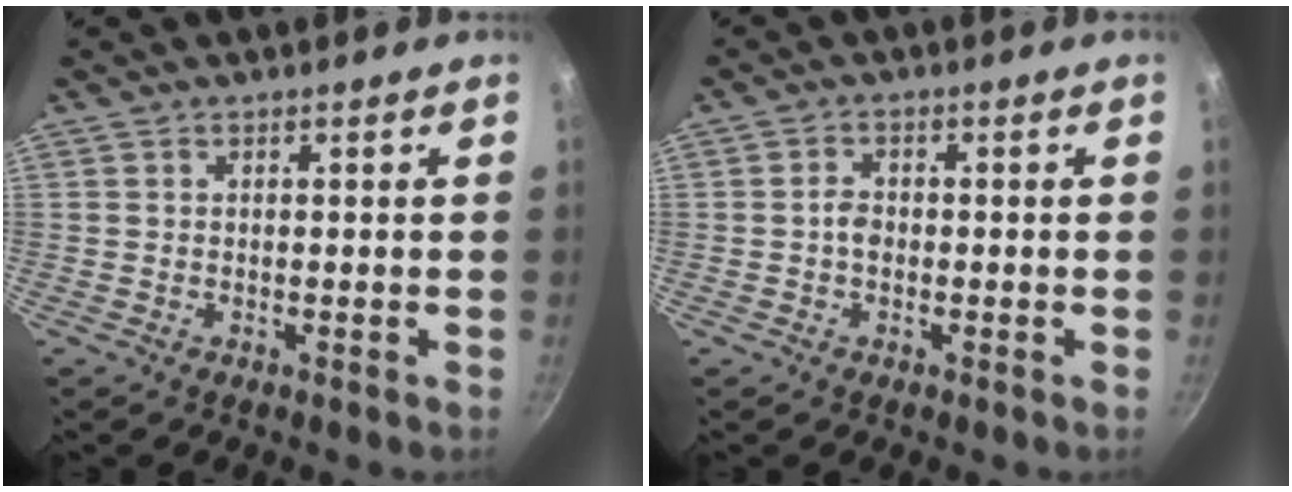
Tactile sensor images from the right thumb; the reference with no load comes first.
{"total": 2.4, "force": [-0.4, 1.8, 1.5], "torque": [-0.021, 0.010, -0.008]}